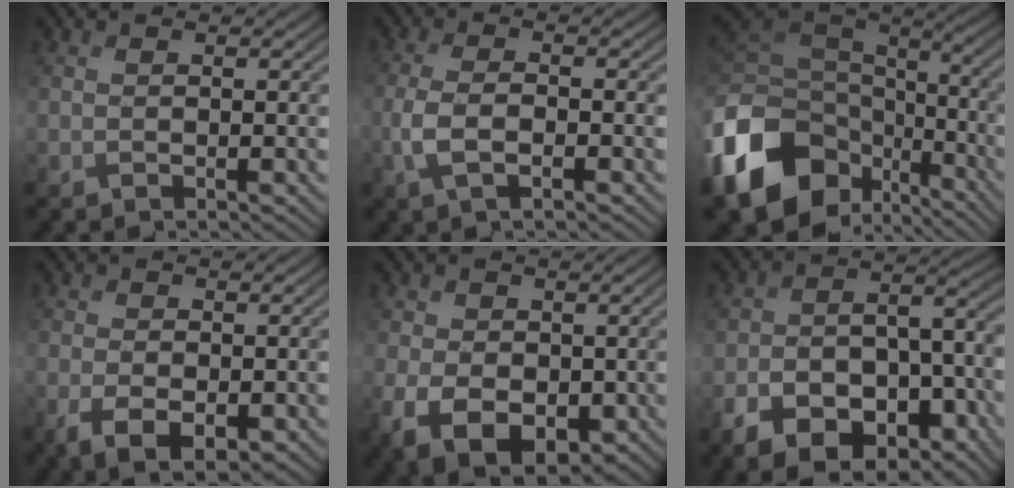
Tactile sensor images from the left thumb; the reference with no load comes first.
{"total": 3.9, "force": [-1.8, 1.5, 3.2], "torque": [-0.074, -0.004, -0.044]}
{"total": 17.2, "force": [-7.6, 12.2, 9.3], "torque": [-0.249, -0.044, -0.136]}
{"total": 4.5, "force": [-1.0, 2.8, 3.3], "torque": [-0.074, -0.020, -0.016]}
{"total": 7.9, "force": [-1.1, 5.7, 5.4], "torque": [-0.126, -0.029, -0.023]}
{"total": 11.3, "force": [-5.9, 6.9, 6.7], "torque": [-0.123, -0.029, -0.094]}